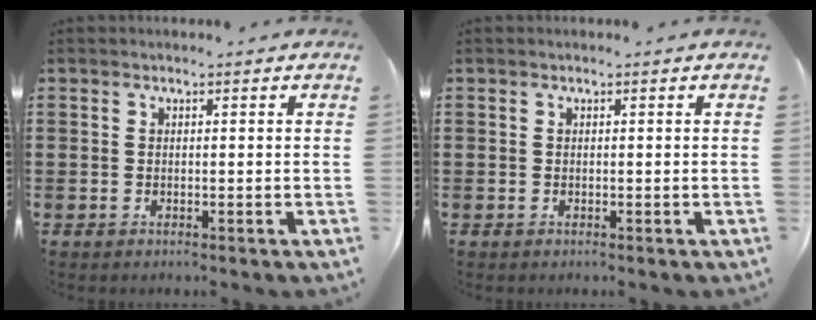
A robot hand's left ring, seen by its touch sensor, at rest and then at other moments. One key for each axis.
{"total": 0.0}